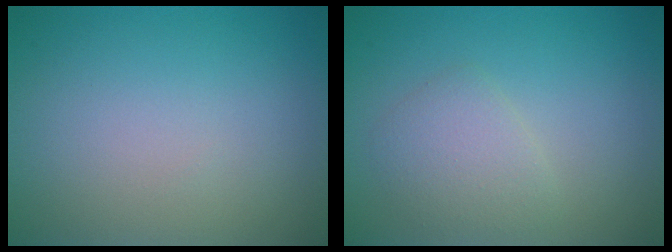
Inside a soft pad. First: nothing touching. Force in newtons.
{"total": 2.4, "press": 2.4, "slide": 0.1}